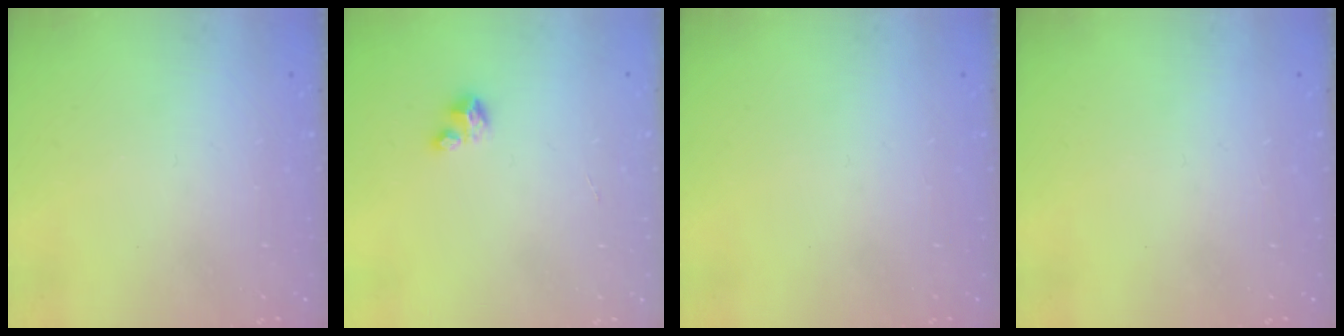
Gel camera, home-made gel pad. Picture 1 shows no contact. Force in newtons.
{"total": 3.4, "press": 3.3, "slide": 0.2}
{"total": 0.0}
{"total": 0.0}